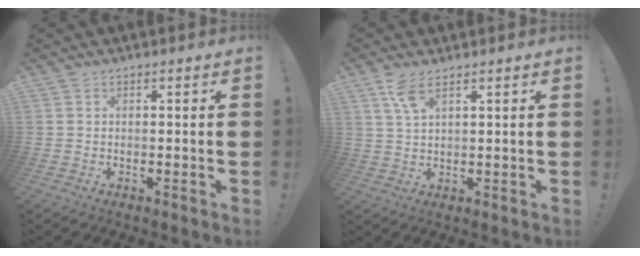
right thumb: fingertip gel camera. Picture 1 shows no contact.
{"total": 5.6, "force": [3.6, 1.6, 4.0], "torque": [-0.077, -0.013, 0.064]}